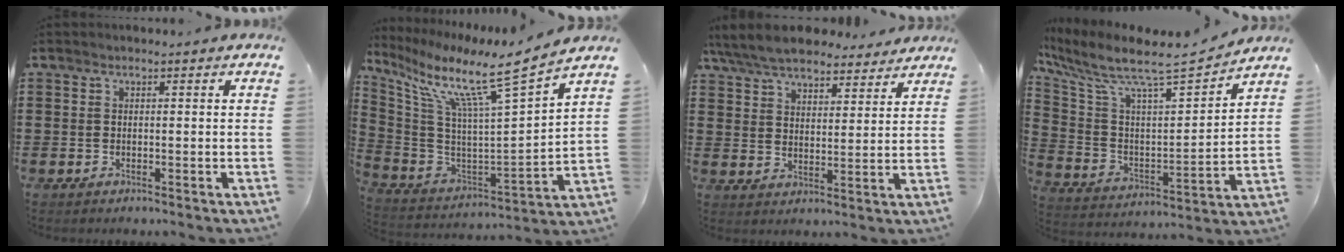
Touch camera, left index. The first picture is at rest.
{"total": 11.1, "force": [7.7, 0.3, 8.0], "torque": [-0.172, -0.059, 0.113]}
{"total": 7.5, "force": [6.9, 1.7, 2.3], "torque": [-0.074, -0.023, 0.126]}
{"total": 7.9, "force": [6.8, 0.8, 3.9], "torque": [-0.109, -0.058, 0.106]}